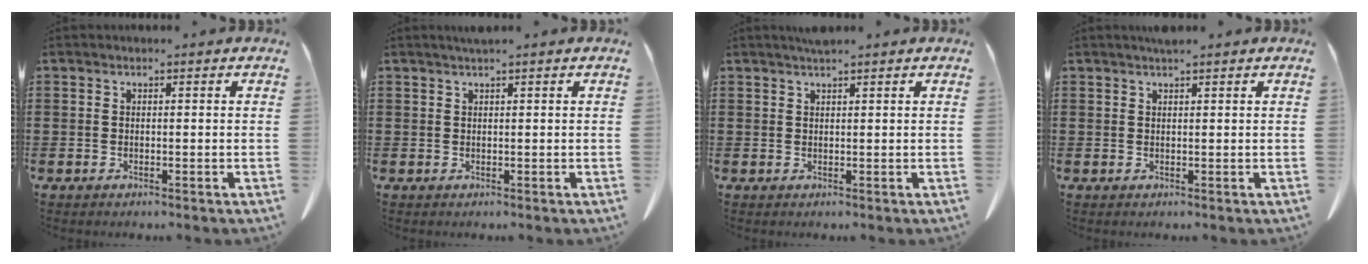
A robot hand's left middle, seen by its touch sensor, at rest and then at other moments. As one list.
[{"total": 1.0, "force": [0.7, -0.1, 0.7], "torque": [-0.013, 0.000, 0.013]}, {"total": 1.4, "force": [1.2, 0.0, 0.7], "torque": [-0.016, -0.001, 0.024]}, {"total": 1.2, "force": [1.0, 0.1, 0.7], "torque": [-0.016, 0.000, 0.018]}]